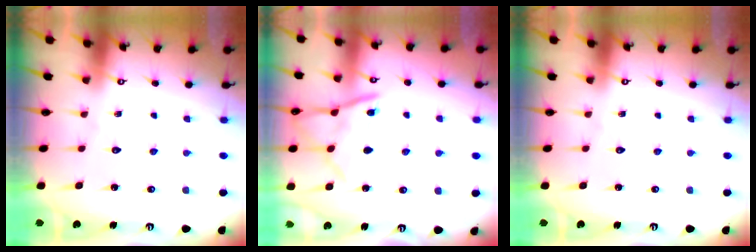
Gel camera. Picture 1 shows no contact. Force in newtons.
{"total": 11.8, "press": 11.8, "slide": 1.3}
{"total": 0.0}